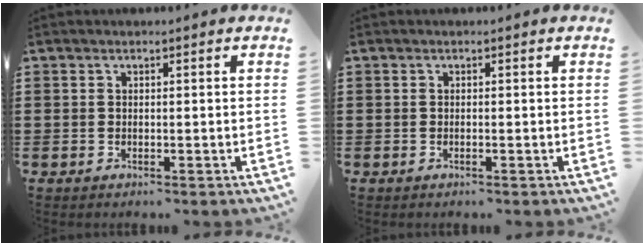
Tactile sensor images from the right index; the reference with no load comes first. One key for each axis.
{"total": 0.0}